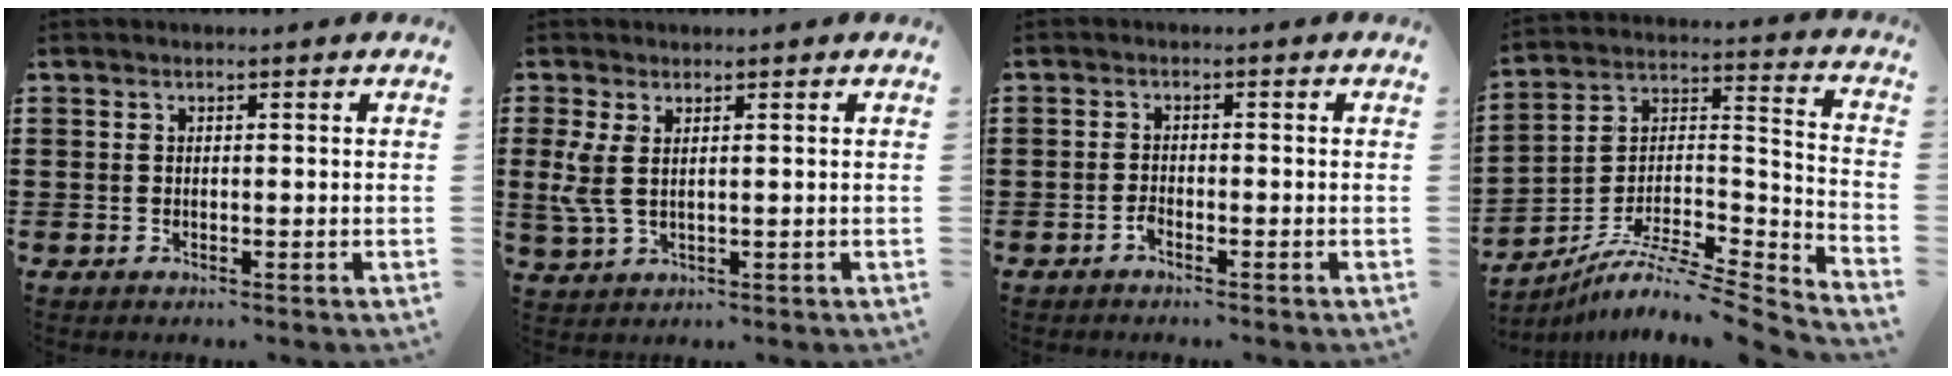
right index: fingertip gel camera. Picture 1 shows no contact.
{"total": 3.7, "force": [0.8, 1.5, 3.3], "torque": [-0.090, -0.006, 0.010]}
{"total": 1.4, "force": [-1.2, 0.1, 0.7], "torque": [-0.018, -0.004, -0.023]}
{"total": 7.6, "force": [-6.4, 1.5, 3.8], "torque": [-0.069, -0.003, -0.129]}